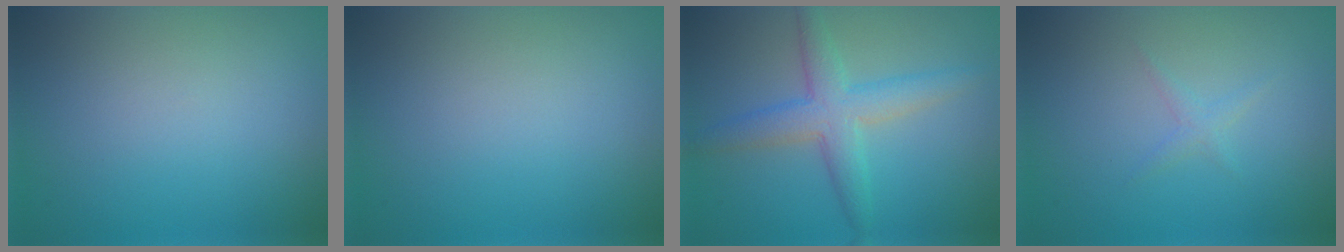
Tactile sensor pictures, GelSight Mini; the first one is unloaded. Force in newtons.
{"total": 0.0}
{"total": 4.3, "press": 4.3, "slide": 0.2}
{"total": 0.9, "press": 0.9, "slide": 0.0}